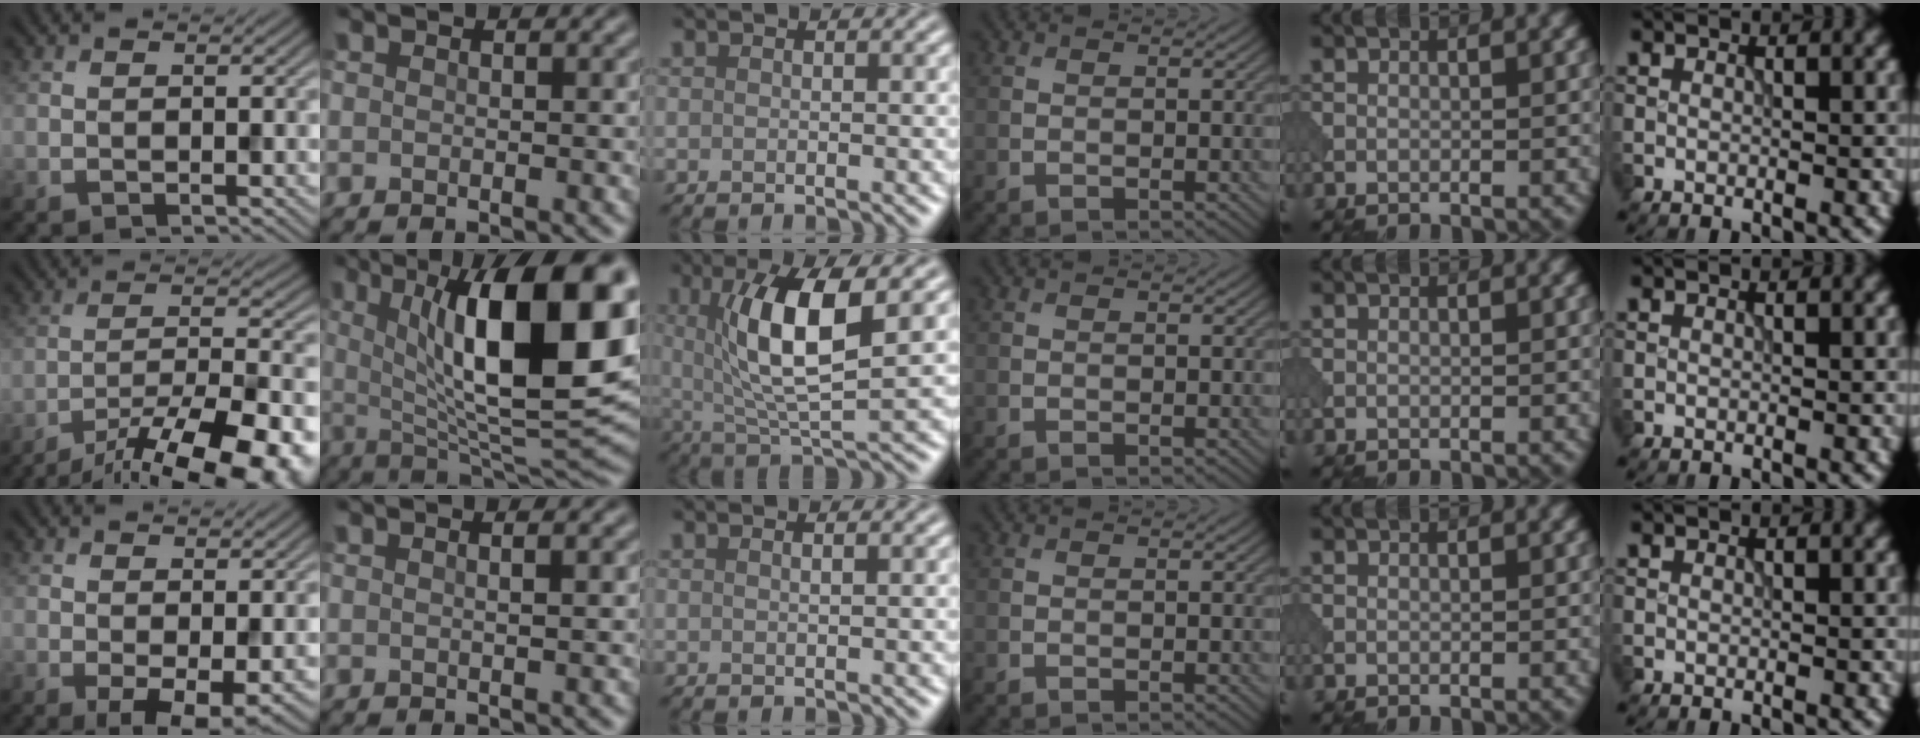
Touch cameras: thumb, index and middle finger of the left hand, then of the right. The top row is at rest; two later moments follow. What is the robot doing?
{"motion": "pour", "object": "beaker"}